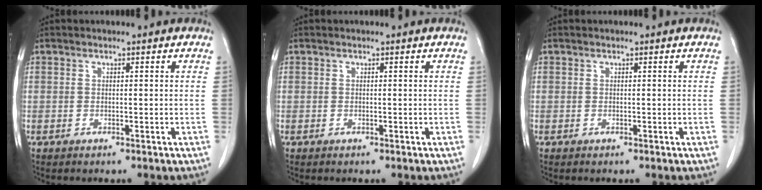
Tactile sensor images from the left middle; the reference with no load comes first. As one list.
[{"total": 0.0}, {"total": 0.0}]